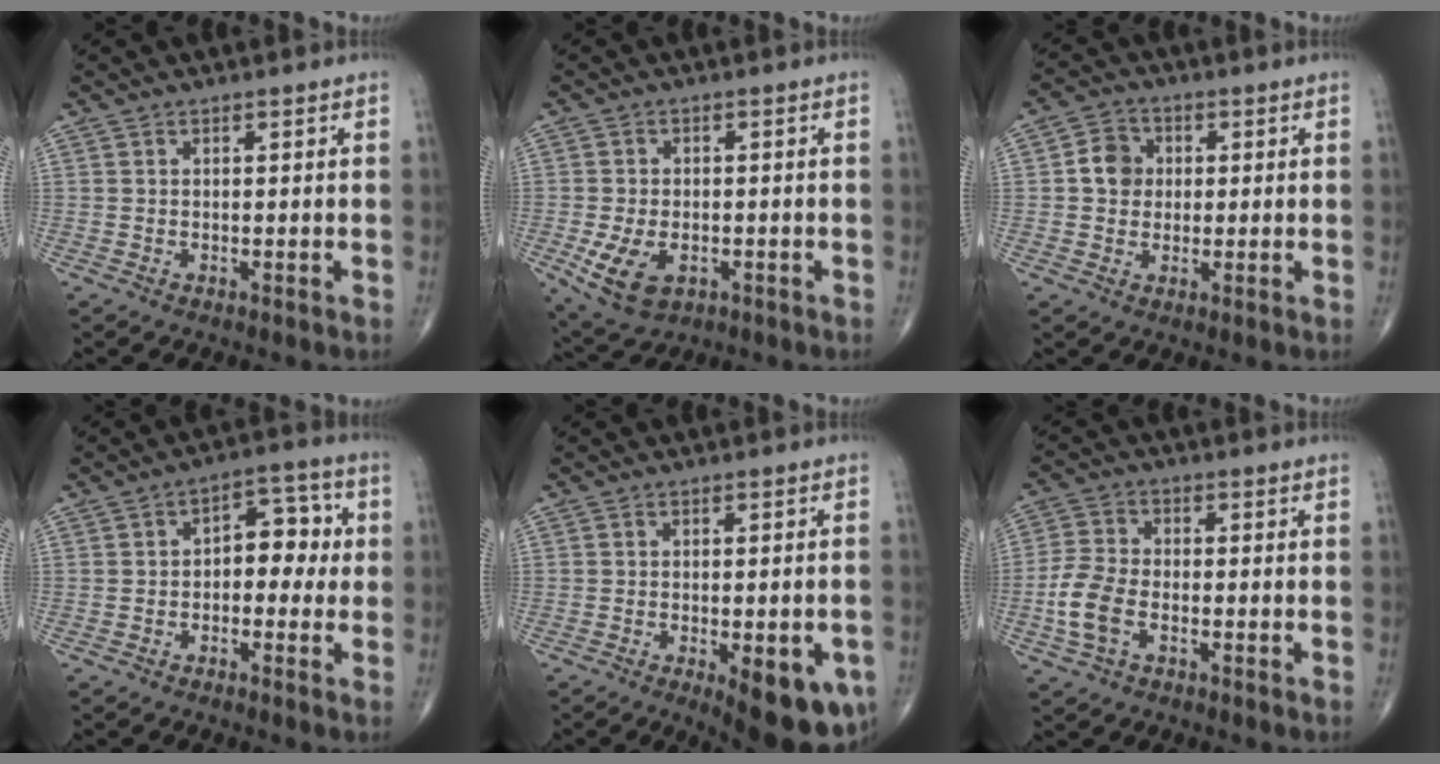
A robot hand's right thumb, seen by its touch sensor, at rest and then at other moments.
{"total": 8.5, "force": [-2.7, 5.2, 6.1], "torque": [-0.114, 0.000, -0.038]}
{"total": 5.6, "force": [0.6, 4.9, 2.6], "torque": [-0.025, 0.008, 0.002]}
{"total": 7.9, "force": [-0.1, 5.0, 6.2], "torque": [-0.043, 0.030, -0.014]}
{"total": 13.8, "force": [-5.5, 5.3, 11.5], "torque": [-0.106, 0.001, -0.058]}
{"total": 7.7, "force": [-2.5, 4.5, 5.7], "torque": [-0.129, 0.015, -0.055]}